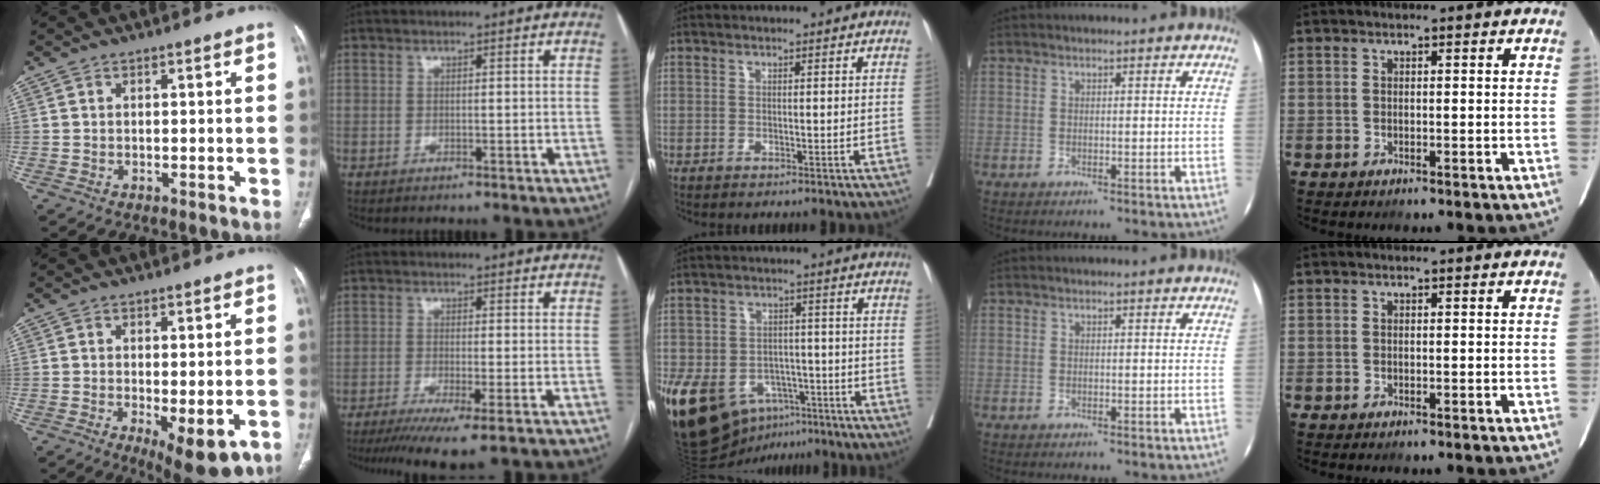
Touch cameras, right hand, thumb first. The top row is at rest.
{"thumb": {"total": 9.8, "force": [-3.6, 3.7, 8.3], "torque": [-0.112, -0.014, -0.046]}, "index": {"total": 8.0, "force": [-5.4, 0.2, 5.9], "torque": [-0.092, -0.020, -0.087]}, "middle": {"total": 17.7, "force": [-9.0, 11.8, 9.7], "torque": [-0.214, 0.006, -0.130]}}